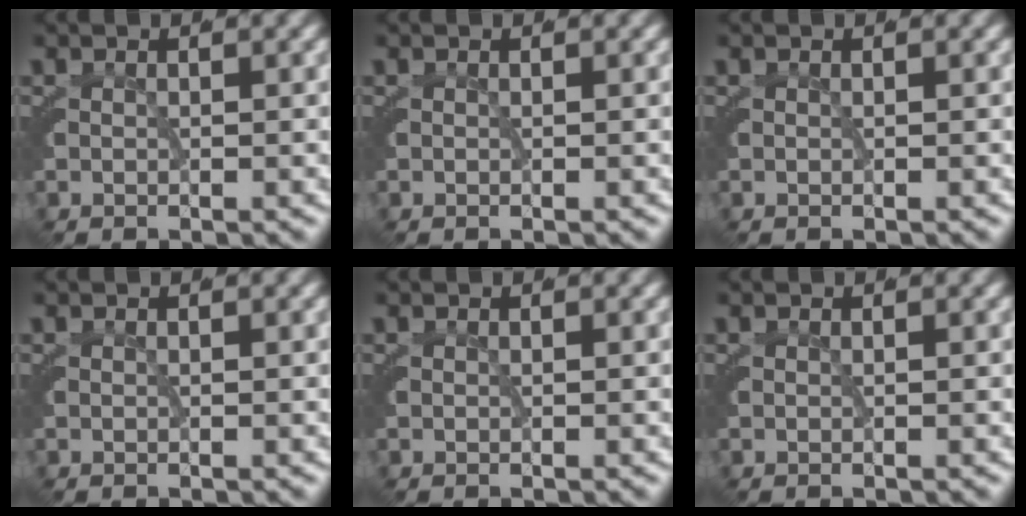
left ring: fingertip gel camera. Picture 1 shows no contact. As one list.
[{"total": 0.0}, {"total": 0.0}, {"total": 0.0}, {"total": 0.0}, {"total": 0.0}]